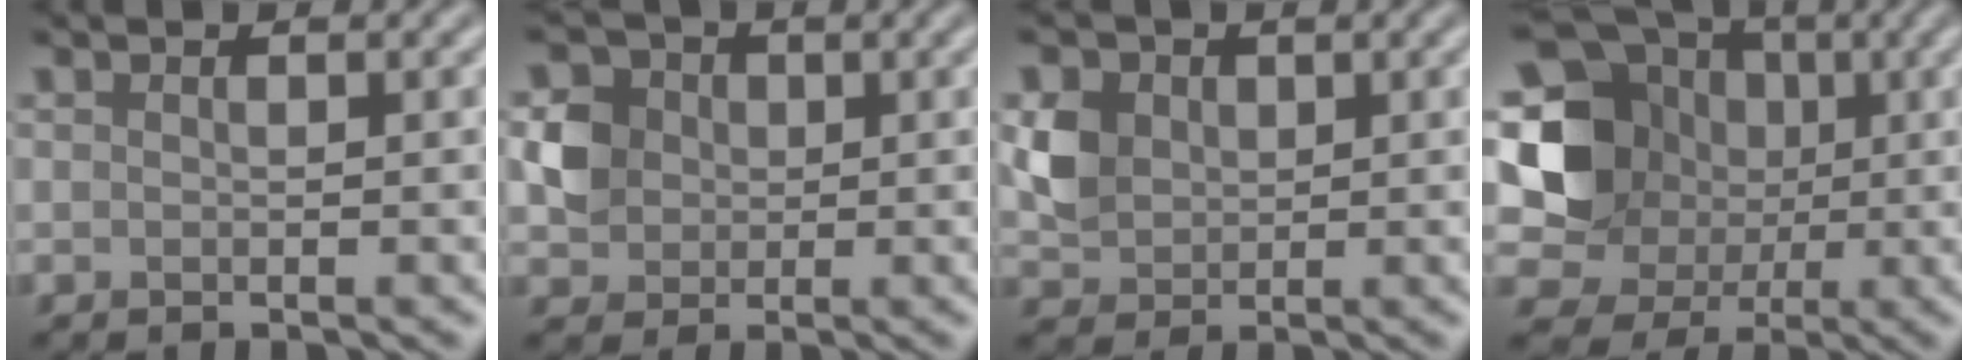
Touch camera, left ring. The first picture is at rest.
{"total": 3.1, "force": [0.3, 2.9, 1.0], "torque": [-0.013, 0.004, 0.006]}
{"total": 3.4, "force": [0.8, 2.9, 1.5], "torque": [-0.036, 0.000, 0.018]}
{"total": 12.3, "force": [1.3, 11.4, 4.7], "torque": [-0.127, 0.034, -0.001]}